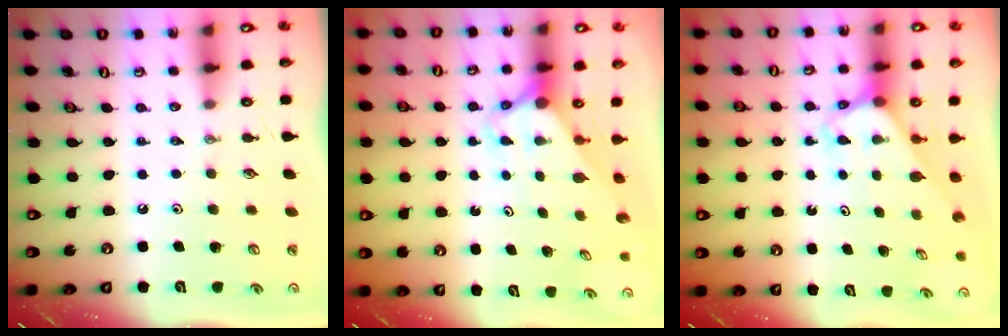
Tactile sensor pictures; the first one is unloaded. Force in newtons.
{"total": 2.7, "press": 2.7, "slide": 0.2}
{"total": 2.8, "press": 2.8, "slide": 0.2}